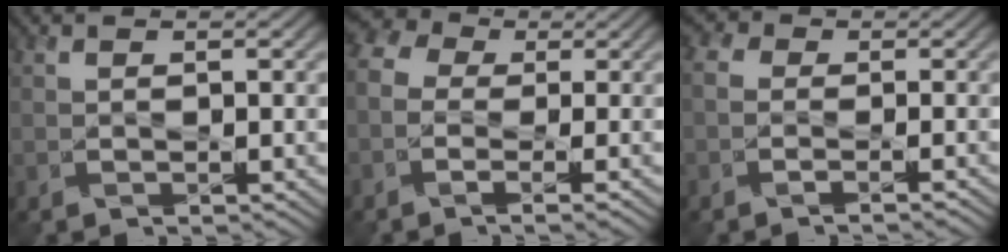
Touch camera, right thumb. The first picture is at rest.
{"total": 7.5, "force": [-1.6, 4.8, 5.6], "torque": [-0.133, 0.002, -0.032]}
{"total": 3.3, "force": [-1.2, 2.4, 2.0], "torque": [-0.031, 0.003, -0.033]}